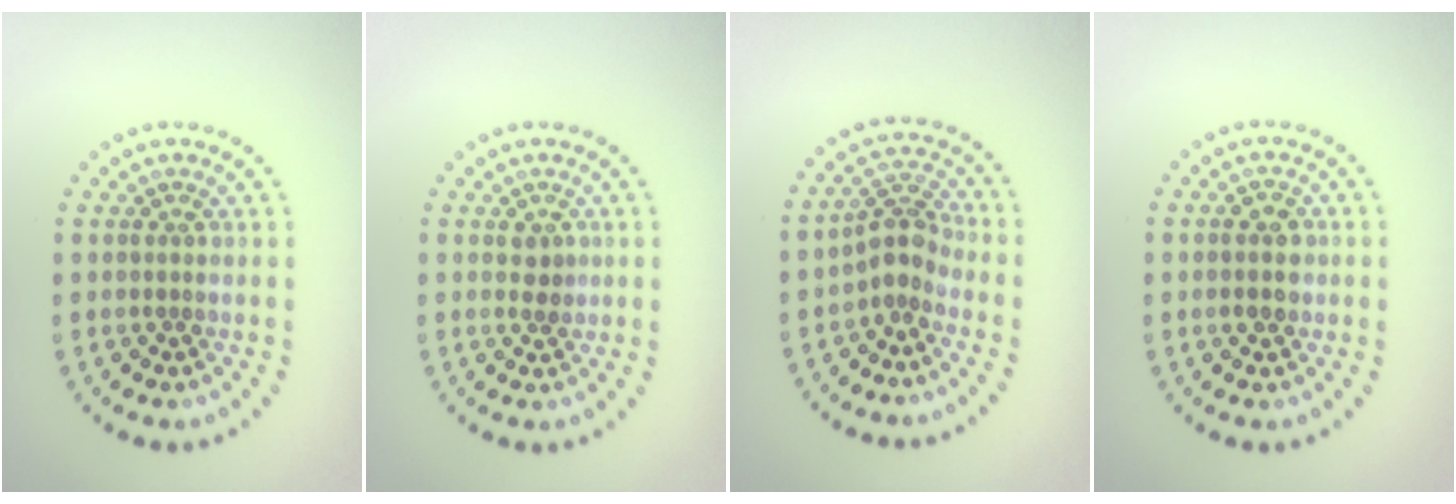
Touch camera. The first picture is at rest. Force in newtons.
{"total": 1.2, "press": 1.1, "slide": 0.4}
{"total": 2.7, "press": 2.0, "slide": 1.8}
{"total": 2.0, "press": 2.0, "slide": 0.0}